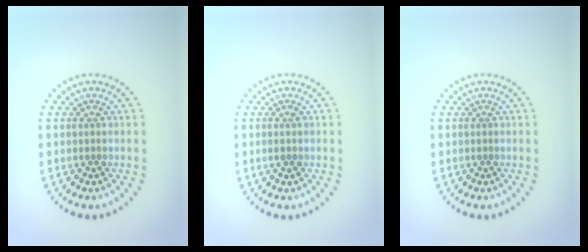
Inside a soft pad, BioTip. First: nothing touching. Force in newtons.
{"total": 0.8, "press": 0.7, "slide": 0.3}
{"total": 0.0}